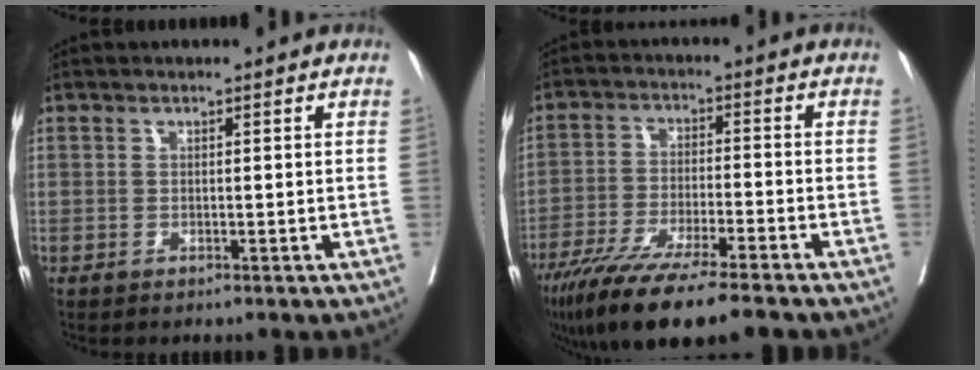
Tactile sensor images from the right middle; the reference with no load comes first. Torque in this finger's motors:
{"motor_torque": [1.12, -1.02, 0.54, 0.21]}